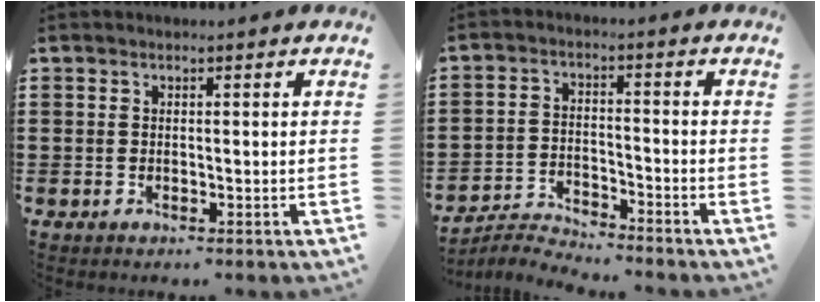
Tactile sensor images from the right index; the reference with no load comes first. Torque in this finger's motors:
{"motor_torque": [-0.45, -0.22, -0.85, -0.19]}